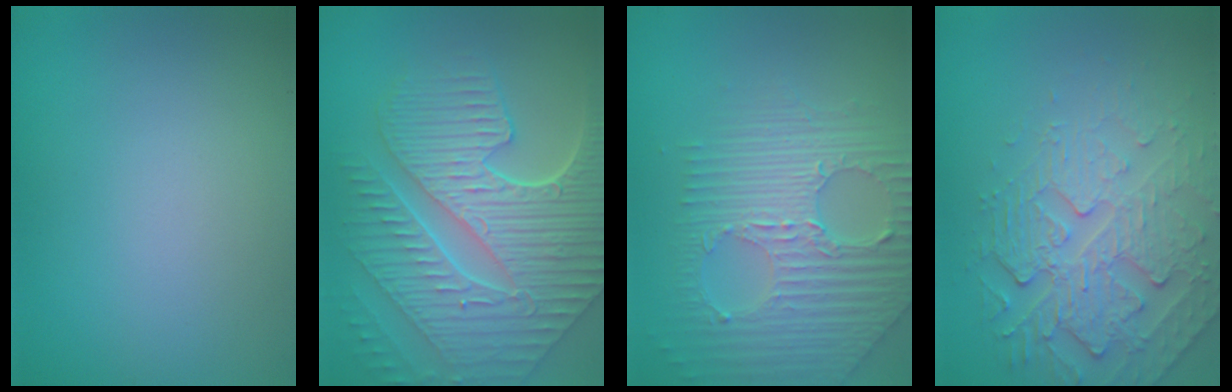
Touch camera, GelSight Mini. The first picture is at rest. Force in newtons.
{"total": 10.6, "press": 7.3, "slide": 7.7}
{"total": 7.6, "press": 5.1, "slide": 5.6}
{"total": 4.5, "press": 4.1, "slide": 1.8}